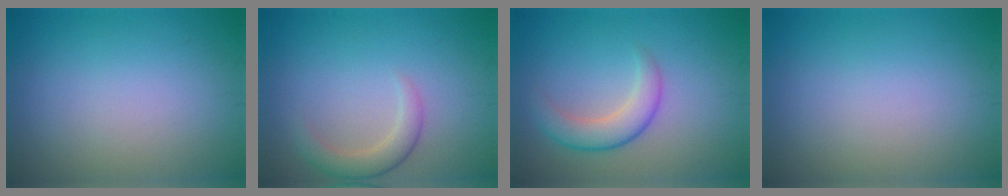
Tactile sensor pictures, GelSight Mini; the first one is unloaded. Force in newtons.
{"total": 2.5, "press": 2.5, "slide": 0.2}
{"total": 3.5, "press": 3.5, "slide": 0.1}
{"total": 0.0}